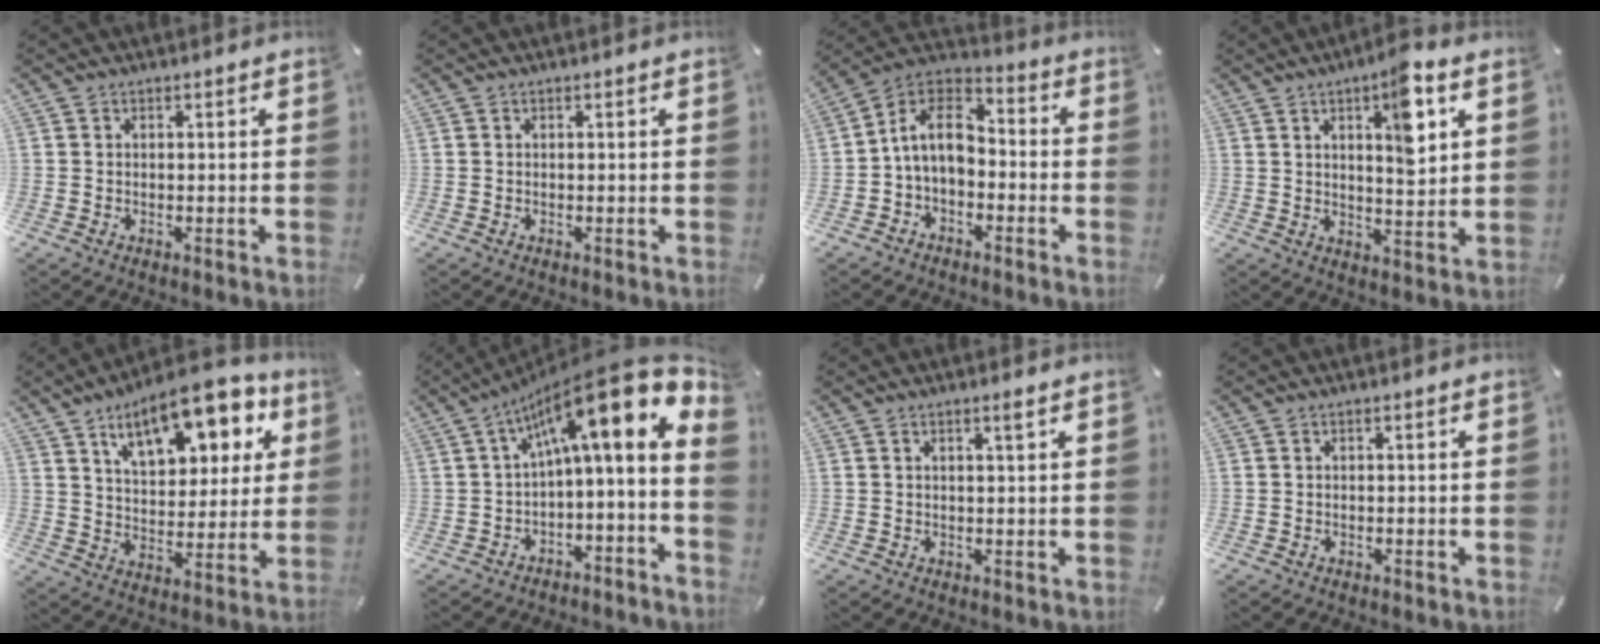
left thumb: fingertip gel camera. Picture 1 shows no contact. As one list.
[{"total": 0.0}, {"total": 10.5, "force": [-1.6, 7.1, 7.5], "torque": [-0.162, 0.013, -0.032]}, {"total": 10.0, "force": [5.2, 2.7, 8.1], "torque": [-0.110, -0.030, 0.078]}, {"total": 17.6, "force": [10.4, 8.6, 11.3], "torque": [-0.174, -0.041, 0.174]}, {"total": 19.8, "force": [9.0, 5.2, 16.8], "torque": [-0.249, -0.072, 0.148]}, {"total": 1.6, "force": [0.9, 0.0, 1.4], "torque": [-0.028, -0.001, 0.014]}, {"total": 0.0}]